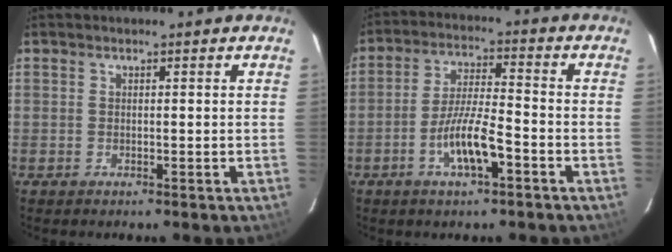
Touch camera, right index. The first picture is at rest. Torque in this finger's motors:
{"motor_torque": [0.18, -0.05, 0.31, 0.13]}